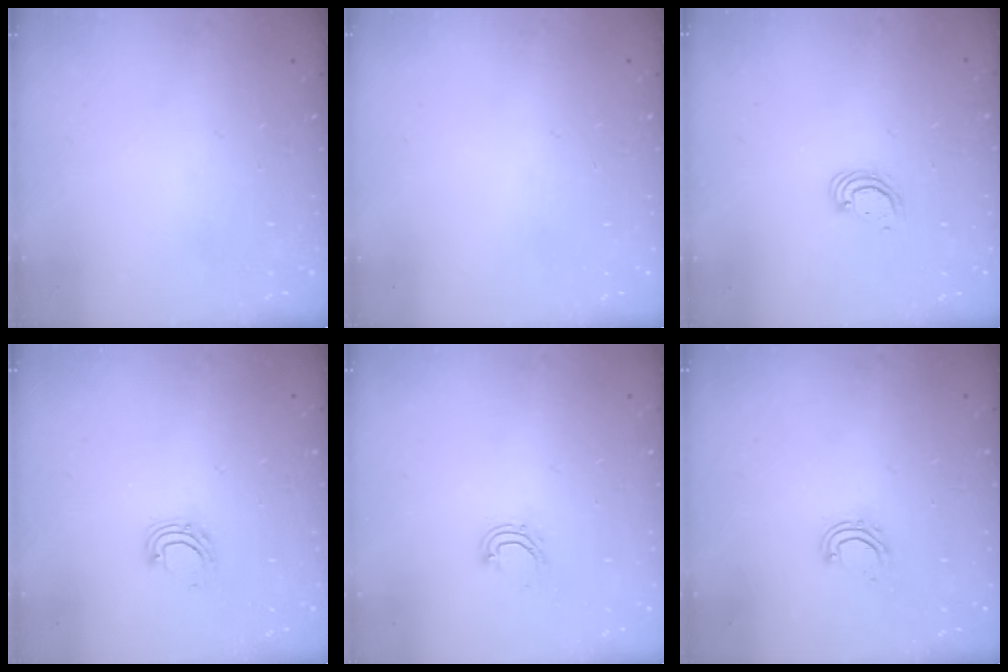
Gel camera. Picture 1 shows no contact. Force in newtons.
{"total": 0.0}
{"total": 3.8, "press": 3.8, "slide": 0.4}
{"total": 6.9, "press": 6.8, "slide": 0.9}
{"total": 6.3, "press": 6.3, "slide": 0.4}
{"total": 6.5, "press": 6.5, "slide": 0.4}